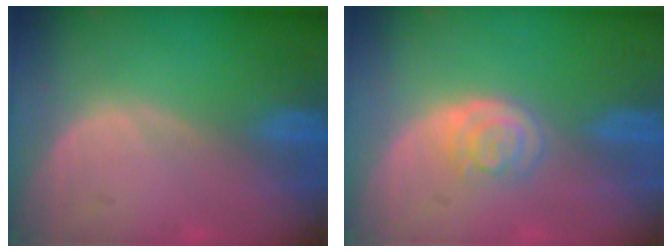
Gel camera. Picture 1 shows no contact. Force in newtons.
{"total": 3.2, "press": 3.2, "slide": 0.2}